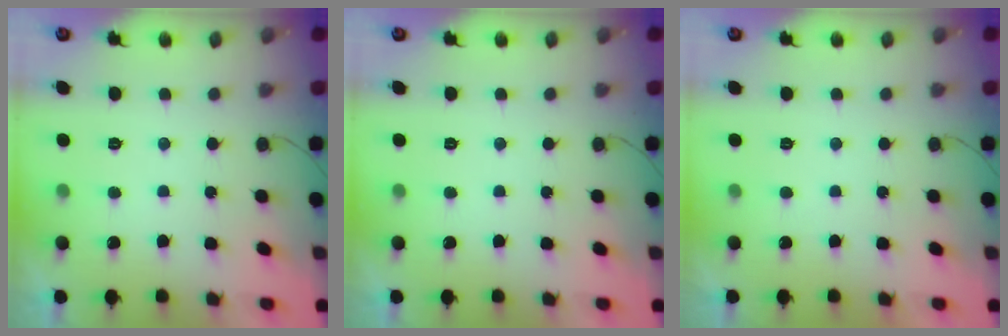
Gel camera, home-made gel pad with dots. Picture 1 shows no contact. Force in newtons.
{"total": 0.0}
{"total": 1.7, "press": 1.7, "slide": 0.0}